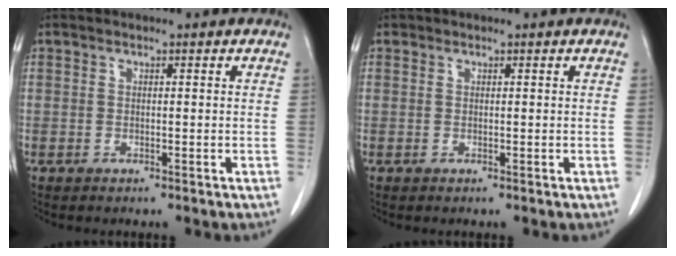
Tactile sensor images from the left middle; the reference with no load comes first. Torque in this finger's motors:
{"motor_torque": [-0.17, 0.19, -0.06, 0.00]}